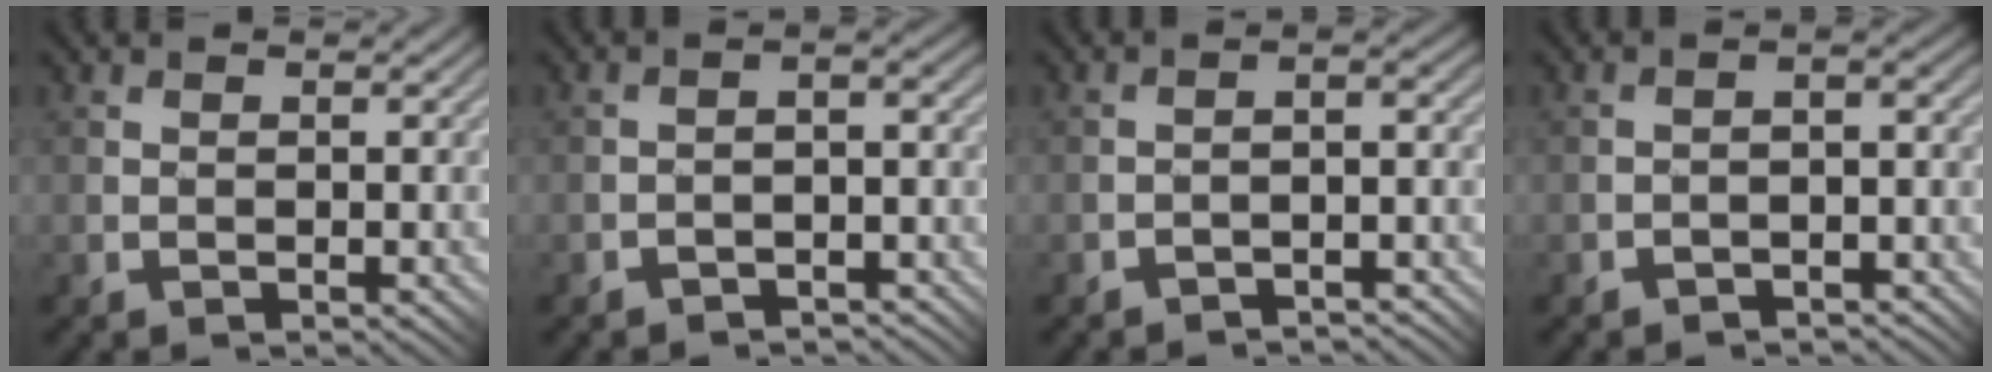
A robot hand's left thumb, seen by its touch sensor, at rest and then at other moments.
{"total": 2.5, "force": [-2.2, 0.8, 0.9], "torque": [-0.007, 0.010, -0.045]}
{"total": 2.4, "force": [-2.2, 0.3, 0.8], "torque": [-0.009, 0.013, -0.042]}
{"total": 2.2, "force": [-1.9, 0.7, 0.7], "torque": [-0.008, 0.011, -0.041]}